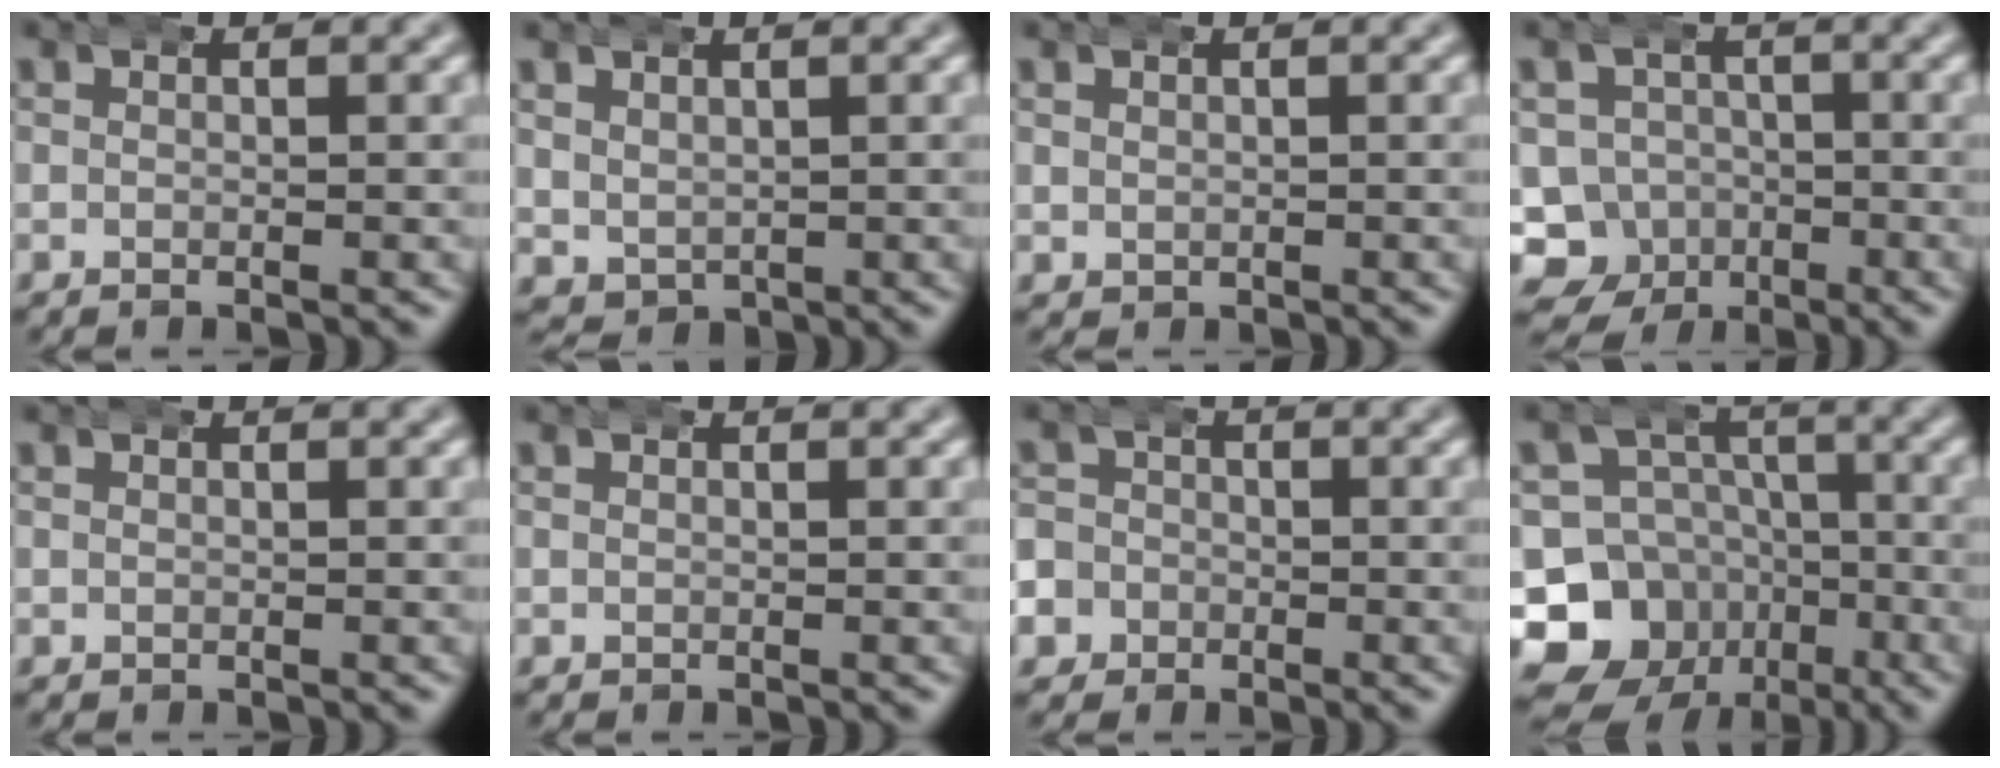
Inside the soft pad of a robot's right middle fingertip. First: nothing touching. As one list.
[{"total": 2.3, "force": [0.2, 2.1, 0.7], "torque": [-0.001, -0.018, 0.020]}, {"total": 0.7, "force": [0.3, 0.7, 0.1], "torque": [-0.006, -0.006, 0.015]}, {"total": 13.5, "force": [-4.8, 12.3, 3.0], "torque": [-0.092, -0.074, -0.072]}, {"total": 0.0}, {"total": 0.0}, {"total": 7.1, "force": [-2.5, 6.6, 1.2], "torque": [-0.041, -0.021, -0.051]}, {"total": 18.7, "force": [-7.4, 16.3, 5.2], "torque": [-0.134, -0.091, -0.110]}]